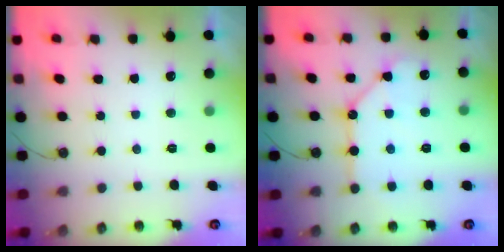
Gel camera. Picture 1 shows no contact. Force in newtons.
{"total": 10.8, "press": 10.8, "slide": 1.1}